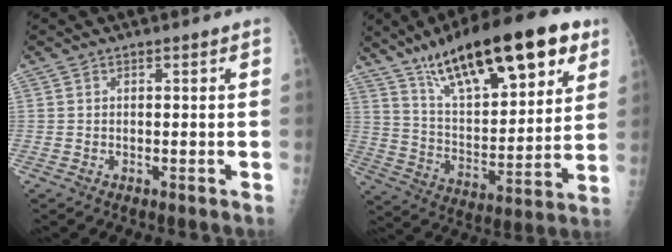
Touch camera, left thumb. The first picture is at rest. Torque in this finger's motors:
{"motor_torque": [0.68, 0.66, 1.44, -1.33, 0.22]}